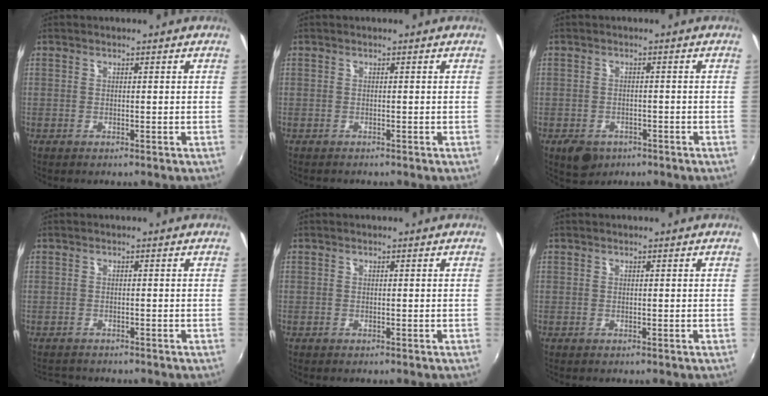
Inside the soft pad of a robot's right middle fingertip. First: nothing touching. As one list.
[{"total": 0.9, "force": [-0.8, 0.4, 0.0], "torque": [-0.004, 0.001, -0.013]}, {"total": 5.0, "force": [-3.0, 3.4, 2.2], "torque": [-0.052, -0.009, -0.043]}, {"total": 2.8, "force": [-2.6, 0.7, 0.6], "torque": [-0.018, -0.007, -0.043]}, {"total": 0.0}, {"total": 0.0}]